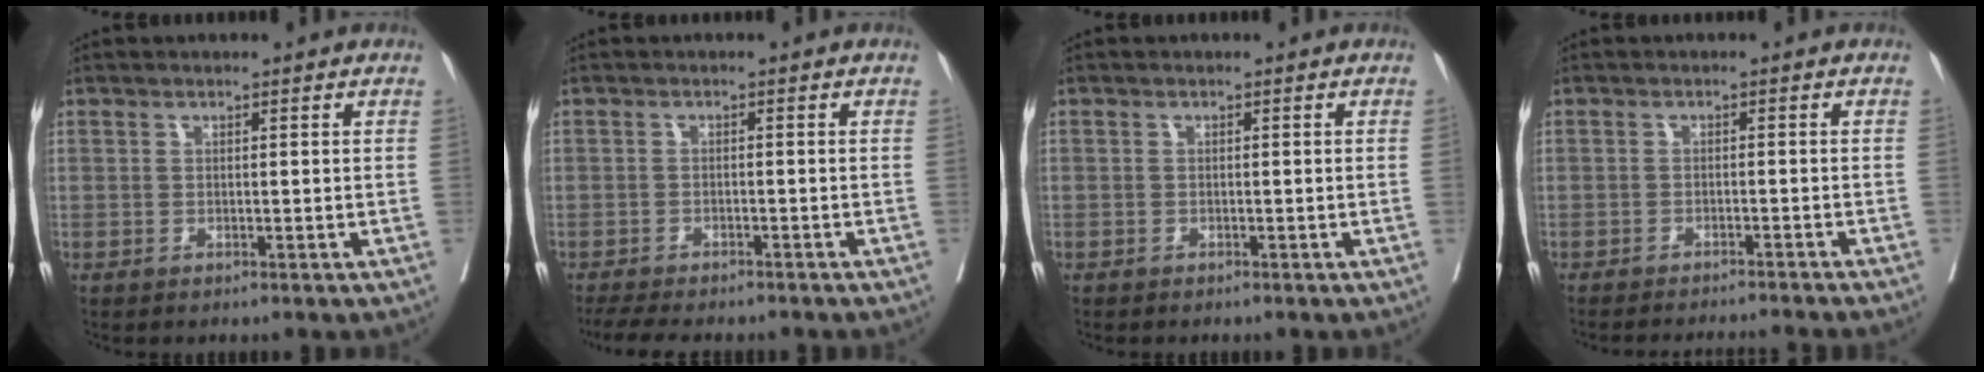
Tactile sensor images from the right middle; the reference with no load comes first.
{"total": 8.9, "force": [-7.8, 2.2, 3.7], "torque": [-0.053, -0.008, -0.111]}
{"total": 0.0}
{"total": 8.8, "force": [-8.3, -0.6, 2.8], "torque": [-0.018, -0.012, -0.107]}